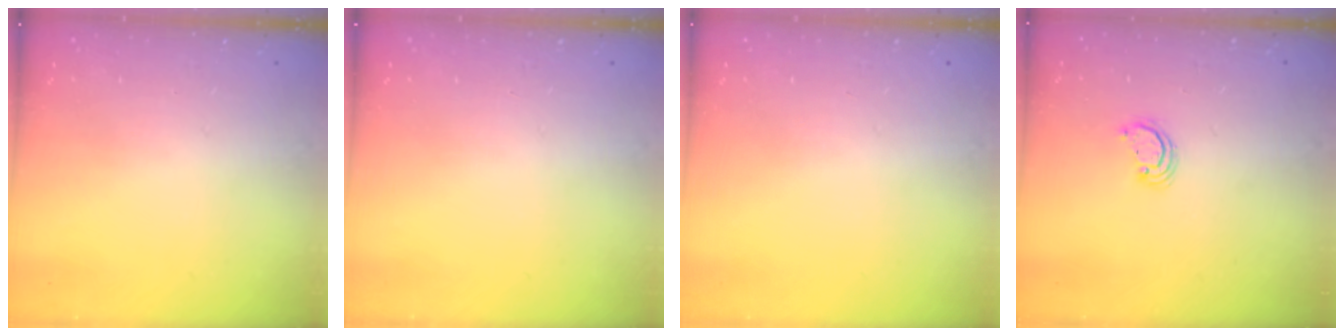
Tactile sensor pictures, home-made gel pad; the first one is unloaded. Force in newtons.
{"total": 0.0}
{"total": 0.0}
{"total": 2.8, "press": 2.8, "slide": 0.2}